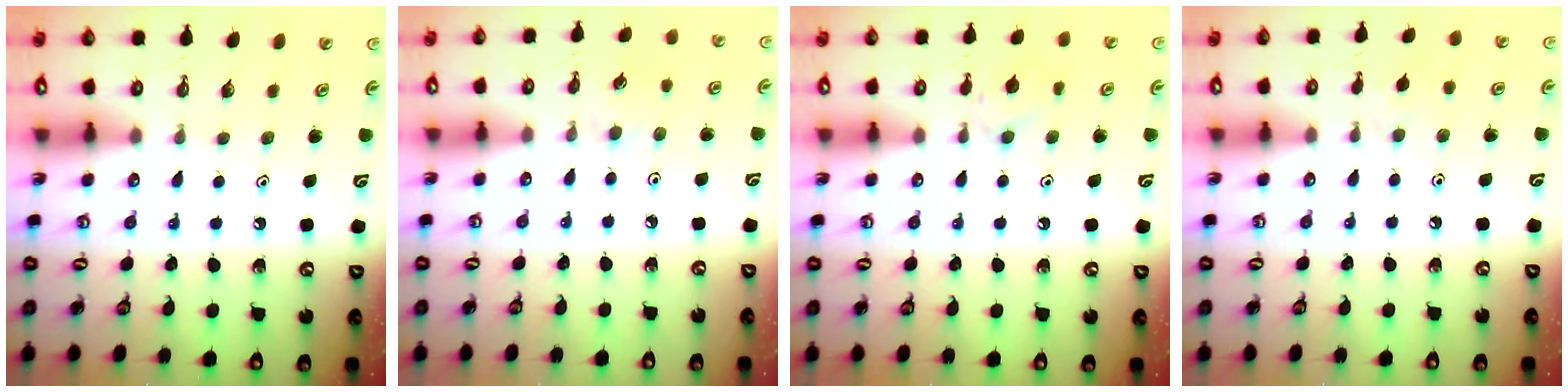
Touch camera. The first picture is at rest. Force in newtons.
{"total": 3.4, "press": 3.4, "slide": 0.5}
{"total": 6.2, "press": 6.1, "slide": 0.9}
{"total": 2.6, "press": 2.5, "slide": 0.5}